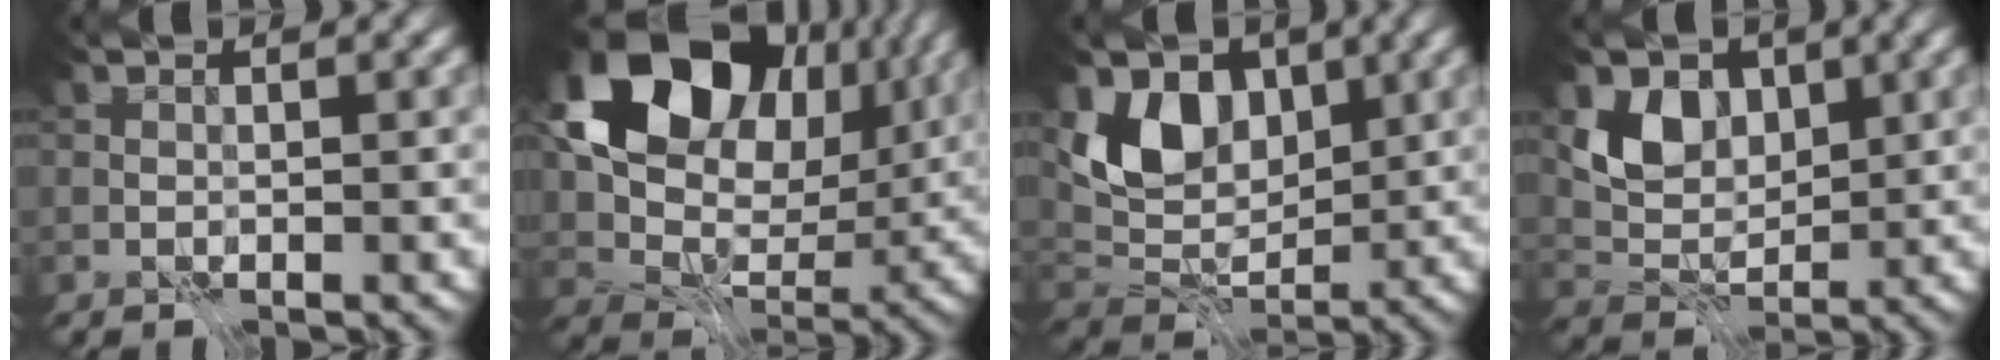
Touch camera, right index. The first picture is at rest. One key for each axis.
{"total": 16.2, "fx": 5.4, "fy": 11.8, "fz": 9.7, "tx": -0.164, "ty": 0.019, "tz": 0.101}
{"total": 5.5, "fx": 1.9, "fy": 3.8, "fz": 3.5, "tx": -0.056, "ty": -0.015, "tz": 0.025}
{"total": 4.4, "fx": 1.6, "fy": 3.2, "fz": 2.6, "tx": -0.045, "ty": -0.012, "tz": 0.020}